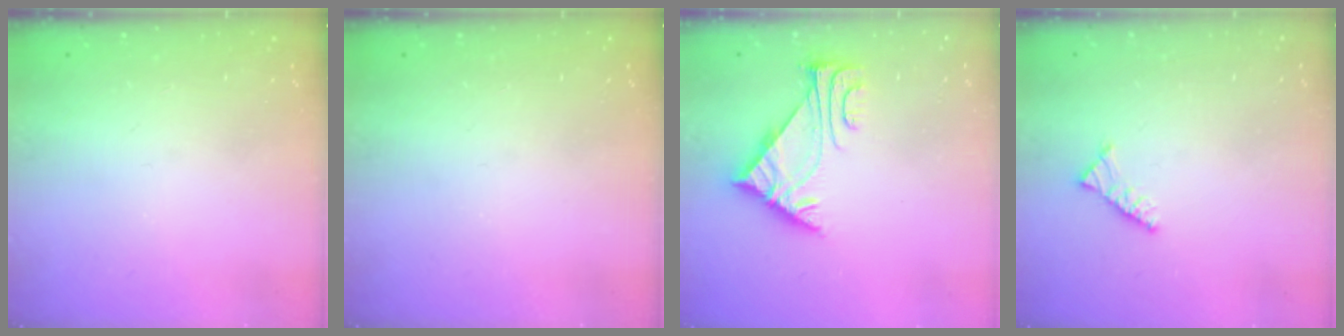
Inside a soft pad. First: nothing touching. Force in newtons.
{"total": 0.0}
{"total": 5.4, "press": 5.3, "slide": 1.1}
{"total": 3.1, "press": 3.0, "slide": 0.7}